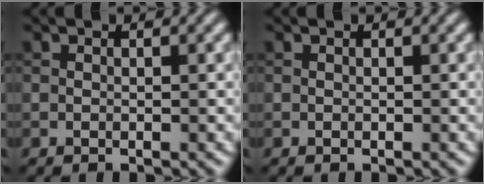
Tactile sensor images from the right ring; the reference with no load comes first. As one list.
[{"total": 0.0}]